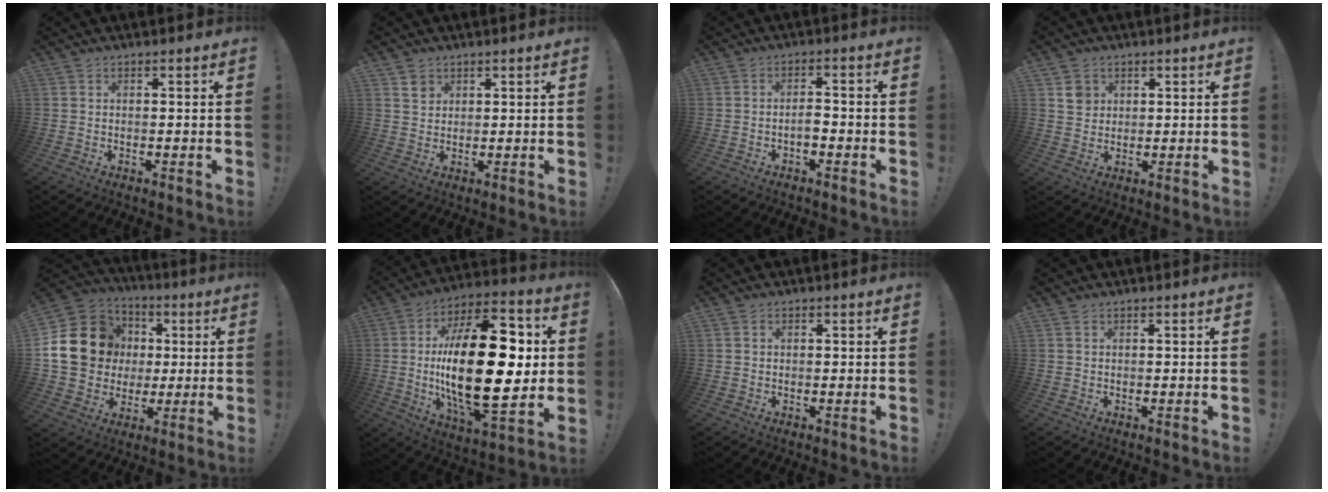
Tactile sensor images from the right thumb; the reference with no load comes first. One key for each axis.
{"total": 3.2, "fx": 2.0, "fy": 2.5, "fz": 0.5, "tx": 0.007, "ty": -0.012, "tz": 0.035}
{"total": 3.5, "fx": -1.7, "fy": 1.6, "fz": 2.6, "tx": -0.049, "ty": 0.006, "tz": -0.029}
{"total": 4.4, "fx": 2.2, "fy": 3.7, "fz": 0.9, "tx": 0.005, "ty": -0.013, "tz": 0.039}
{"total": 20.1, "fx": 3.1, "fy": 17.5, "fz": 9.3, "tx": -0.138, "ty": 0.003, "tz": 0.092}
{"total": 33.9, "fx": 0.7, "fy": 15.4, "fz": 30.2, "tx": -0.517, "ty": -0.006, "tz": 0.015}
{"total": 0.7, "fx": 0.3, "fy": 0.6, "fz": 0.1, "tx": -0.004, "ty": 0.003, "tz": 0.006}
{"total": 0.7, "fx": 0.4, "fy": 0.5, "fz": 0.2, "tx": -0.005, "ty": 0.001, "tz": 0.009}